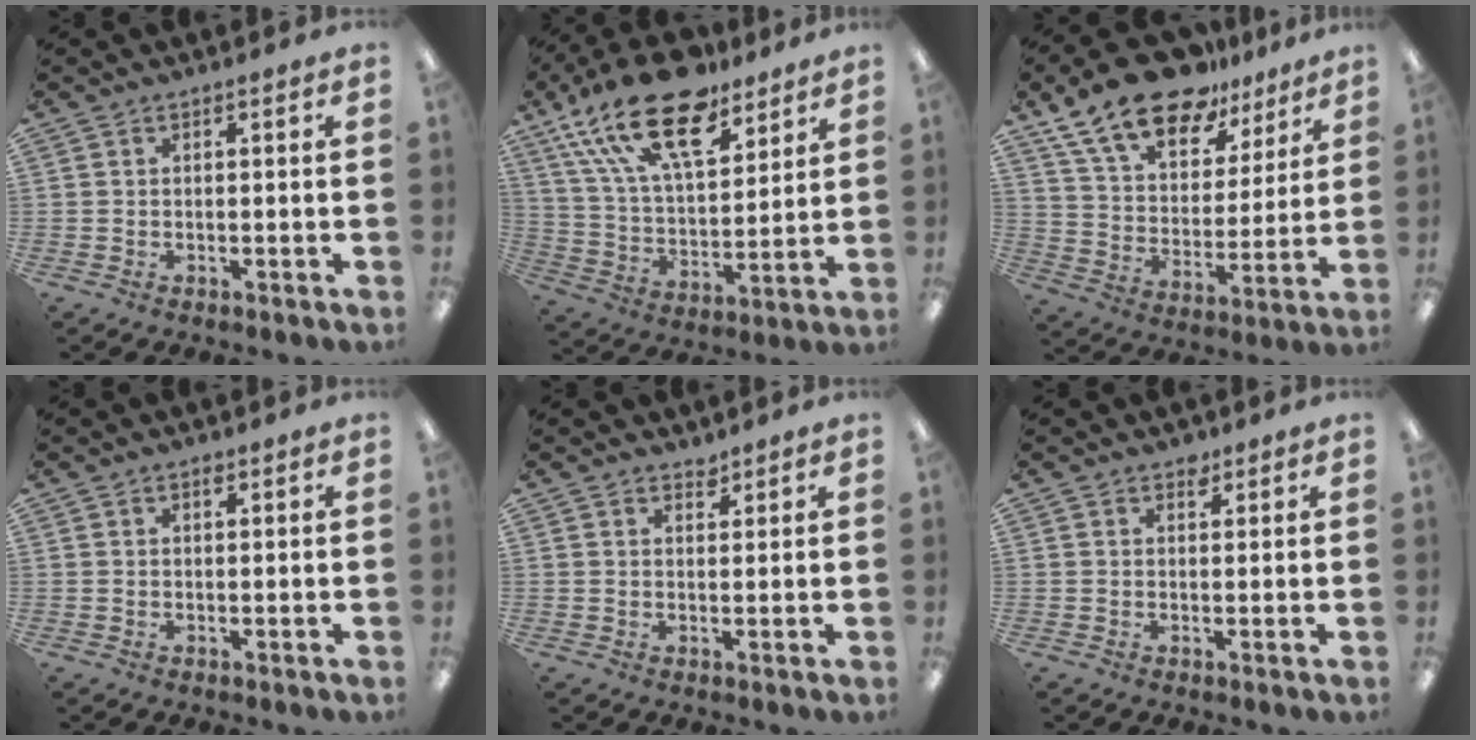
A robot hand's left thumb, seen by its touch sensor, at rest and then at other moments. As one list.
[{"total": 21.8, "force": [14.7, 9.6, 13.0], "torque": [-0.240, -0.080, 0.260]}, {"total": 19.0, "force": [13.6, 9.3, 9.5], "torque": [-0.175, -0.082, 0.243]}, {"total": 0.7, "force": [0.4, 0.5, 0.3], "torque": [0.003, -0.003, 0.006]}, {"total": 2.0, "force": [1.8, 0.8, 0.1], "torque": [0.014, -0.015, 0.031]}, {"total": 2.1, "force": [1.5, 1.2, 0.8], "torque": [0.009, -0.010, 0.022]}]